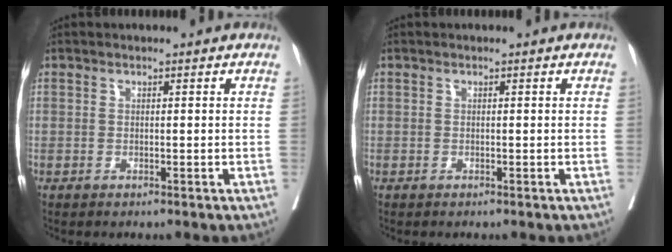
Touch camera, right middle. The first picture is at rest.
{"total": 0.0}